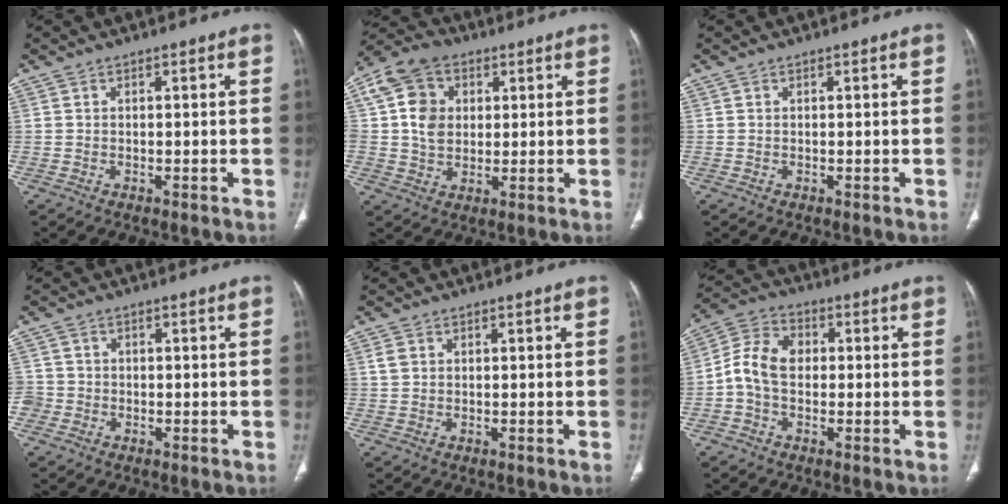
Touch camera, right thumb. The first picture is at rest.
{"total": 11.0, "force": [2.3, 8.8, 6.2], "torque": [-0.106, 0.007, 0.036]}
{"total": 0.0}
{"total": 3.0, "force": [-1.0, 2.8, 0.4], "torque": [0.005, 0.013, -0.022]}
{"total": 2.0, "force": [0.7, 1.5, 1.0], "torque": [-0.016, 0.001, 0.017]}
{"total": 8.4, "force": [-0.5, 6.2, 5.7], "torque": [-0.097, 0.029, -0.021]}